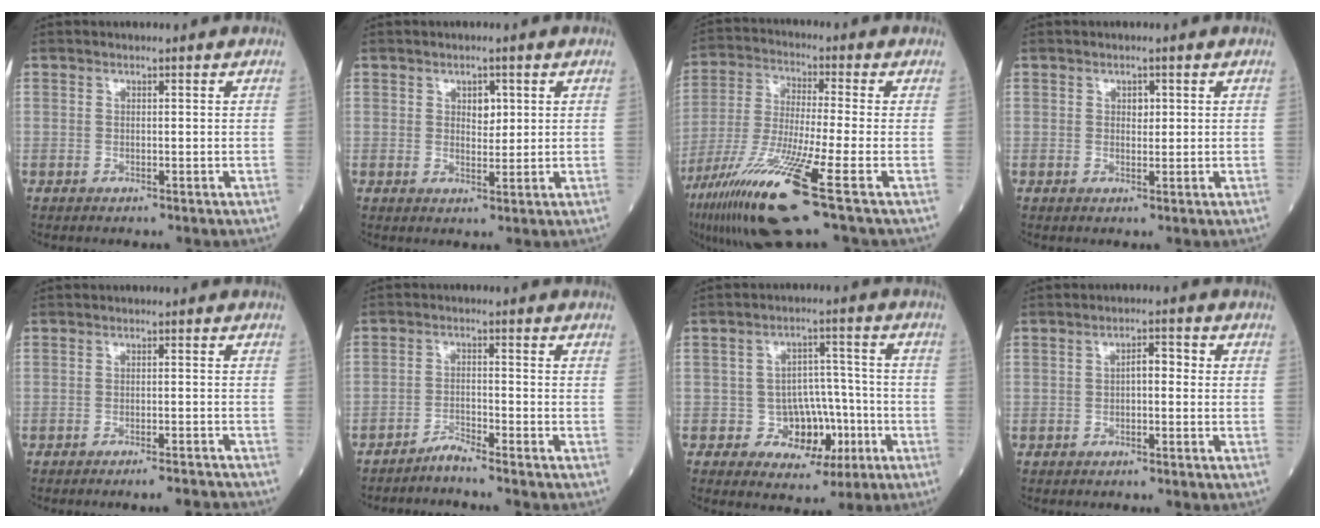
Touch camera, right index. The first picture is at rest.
{"total": 2.5, "force": [0.9, 1.5, 1.7], "torque": [-0.021, -0.001, 0.014]}
{"total": 16.2, "force": [-8.5, 0.0, 13.8], "torque": [-0.290, -0.049, -0.160]}
{"total": 1.2, "force": [0.4, 0.9, 0.8], "torque": [-0.008, -0.001, 0.005]}
{"total": 3.7, "force": [-3.6, -0.5, 0.9], "torque": [-0.002, -0.007, -0.052]}
{"total": 2.8, "force": [-2.7, -0.9, 0.2], "torque": [-0.003, -0.012, -0.053]}
{"total": 7.4, "force": [-2.4, 5.8, 3.8], "torque": [-0.038, 0.025, -0.027]}
{"total": 2.5, "force": [-0.1, 1.0, 2.3], "torque": [-0.031, 0.013, -0.005]}